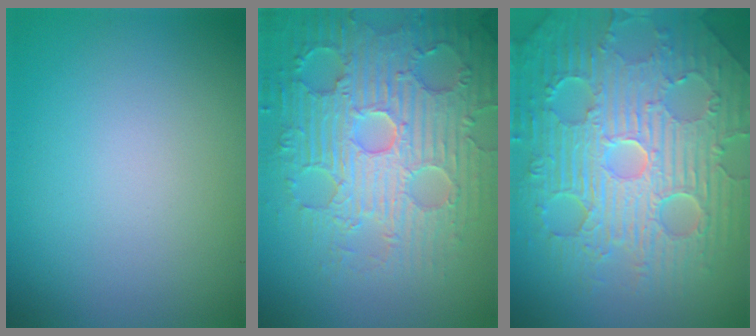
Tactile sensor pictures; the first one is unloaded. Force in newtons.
{"total": 8.3, "press": 6.4, "slide": 5.2}
{"total": 11.6, "press": 7.5, "slide": 8.9}